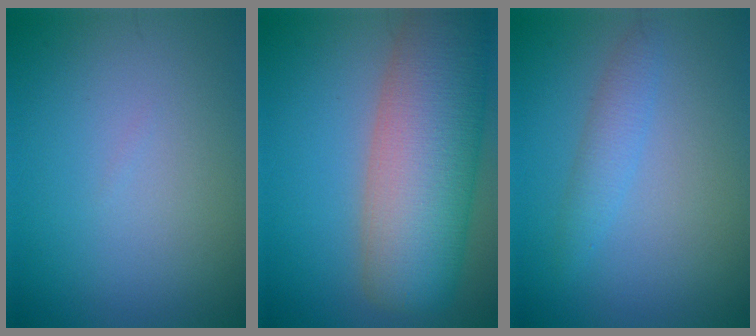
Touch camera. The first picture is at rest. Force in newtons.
{"total": 12.1, "press": 12.1, "slide": 0.7}
{"total": 2.0, "press": 2.0, "slide": 0.1}